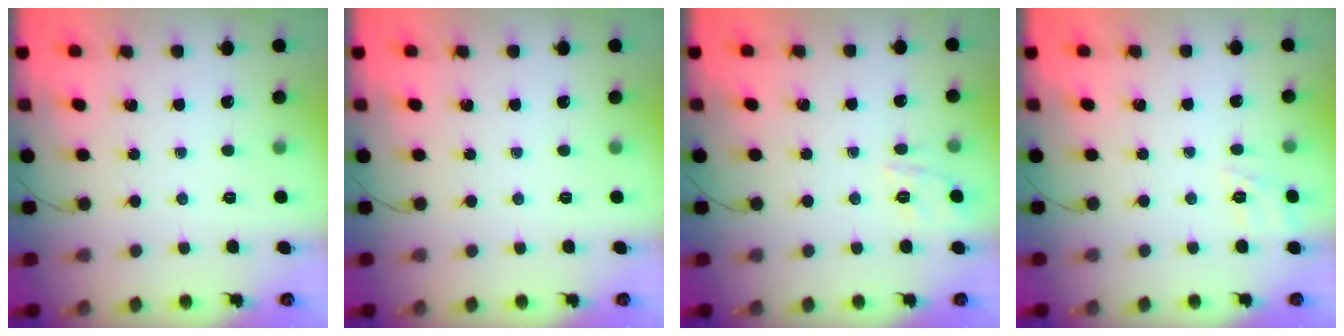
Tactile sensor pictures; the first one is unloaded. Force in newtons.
{"total": 0.0}
{"total": 1.9, "press": 0.9, "slide": 1.6}
{"total": 9.4, "press": 9.2, "slide": 1.7}